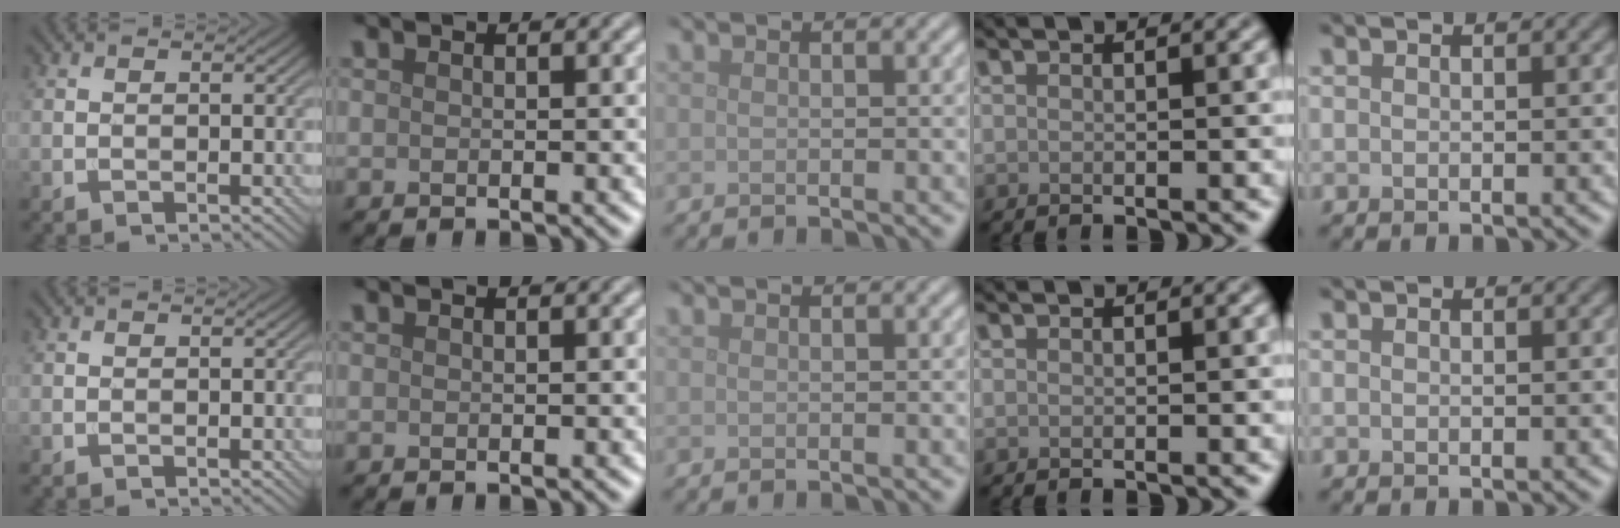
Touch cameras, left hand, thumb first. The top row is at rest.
{}